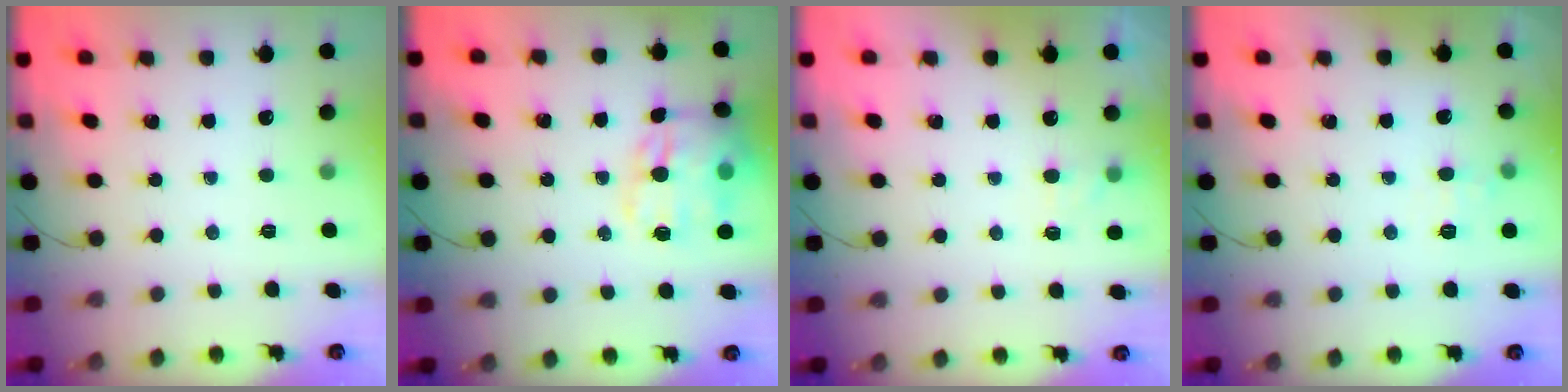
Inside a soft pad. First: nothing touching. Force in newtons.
{"total": 16.4, "press": 16.2, "slide": 2.6}
{"total": 2.7, "press": 2.5, "slide": 1.1}
{"total": 4.3, "press": 3.9, "slide": 1.8}